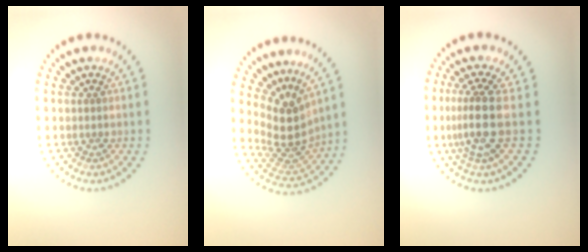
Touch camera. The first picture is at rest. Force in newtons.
{"total": 4.1, "press": 2.9, "slide": 2.8}
{"total": 3.6, "press": 2.7, "slide": 2.4}